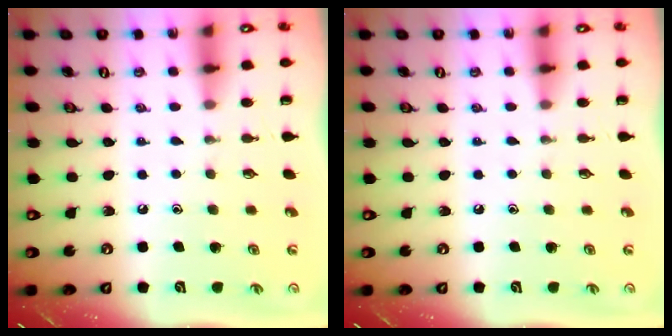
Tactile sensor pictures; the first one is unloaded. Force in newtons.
{"total": 0.0}